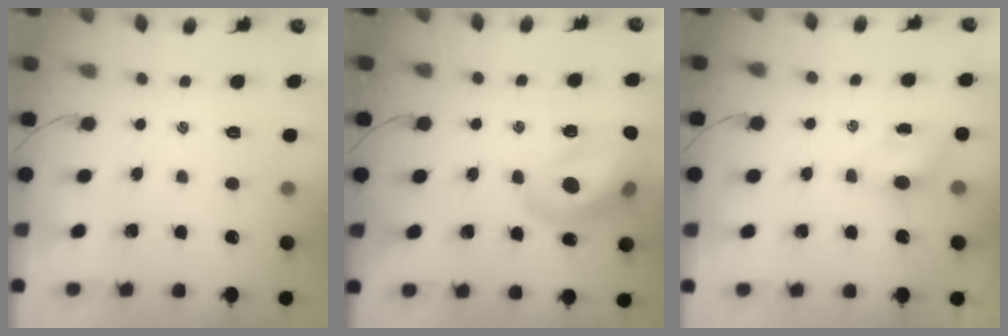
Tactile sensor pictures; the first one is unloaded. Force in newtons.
{"total": 16.3, "press": 16.1, "slide": 2.3}
{"total": 4.0, "press": 3.9, "slide": 1.2}